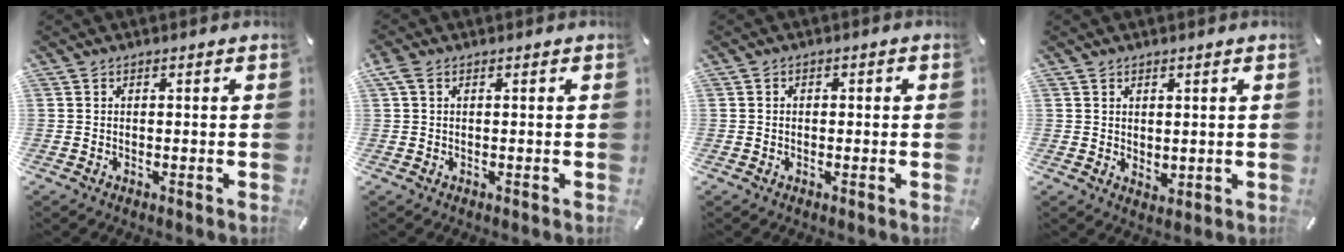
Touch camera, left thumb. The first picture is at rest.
{"total": 1.9, "force": [0.4, 1.1, 1.5], "torque": [-0.039, 0.003, 0.004]}
{"total": 1.2, "force": [-0.3, 0.9, 0.7], "torque": [-0.013, 0.005, -0.009]}
{"total": 2.0, "force": [1.3, 1.5, 0.6], "torque": [-0.006, 0.000, 0.022]}